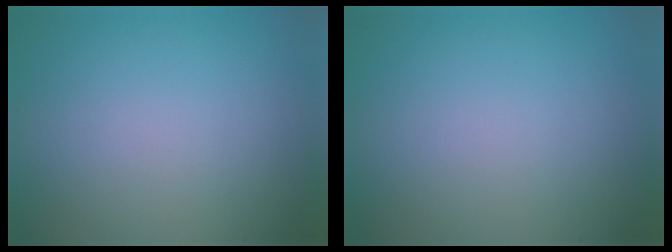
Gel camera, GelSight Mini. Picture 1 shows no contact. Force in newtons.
{"total": 0.0}